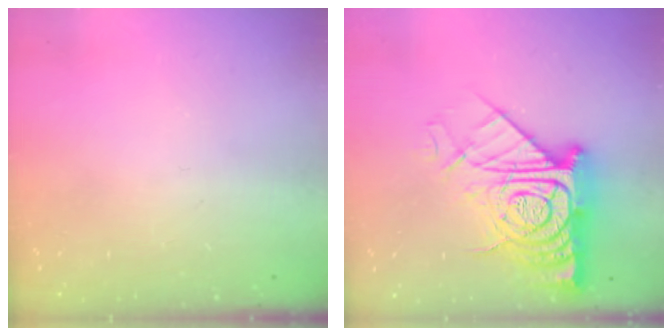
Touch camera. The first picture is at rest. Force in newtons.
{"total": 20.5, "press": 20.4, "slide": 1.7}